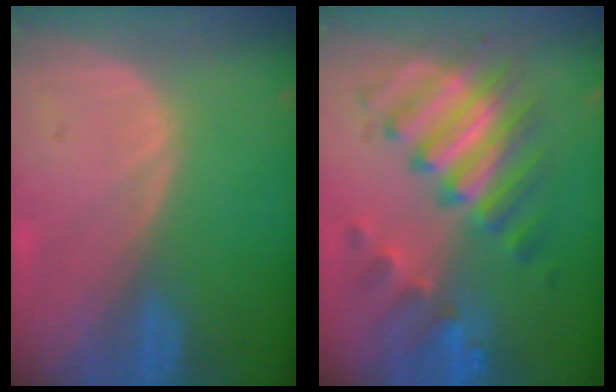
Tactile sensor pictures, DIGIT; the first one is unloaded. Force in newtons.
{"total": 9.3, "press": 9.3, "slide": 0.6}